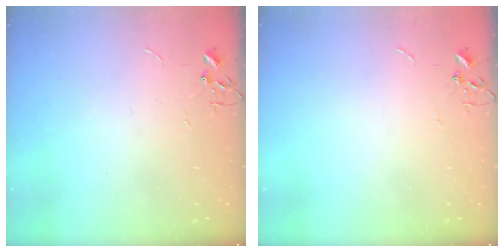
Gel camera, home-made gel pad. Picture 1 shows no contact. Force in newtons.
{"total": 0.0}